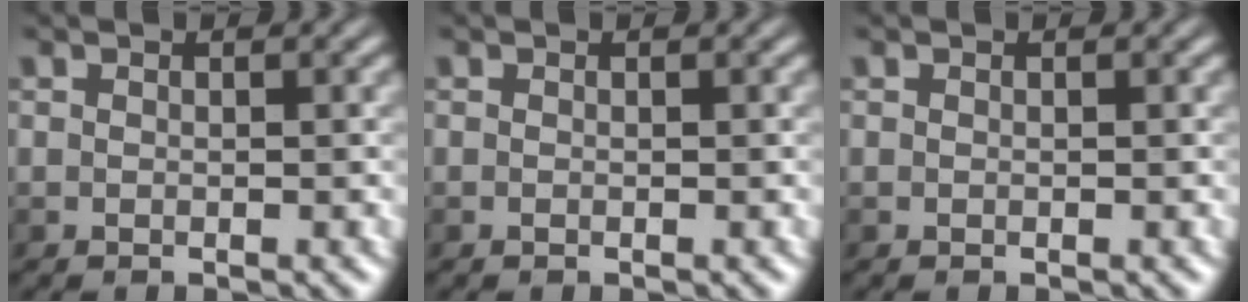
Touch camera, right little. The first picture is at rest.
{"total": 0.0}
{"total": 0.0}